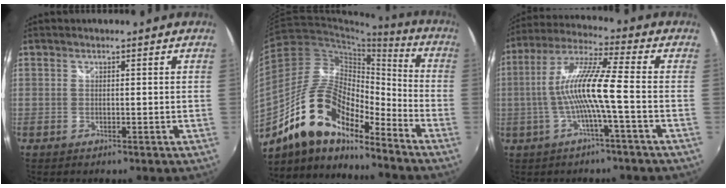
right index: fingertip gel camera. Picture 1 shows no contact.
{"total": 18.0, "force": [-12.9, 6.7, 10.7], "torque": [-0.198, 0.004, -0.249]}
{"total": 11.5, "force": [-2.3, -0.4, 11.3], "torque": [-0.218, 0.008, -0.040]}